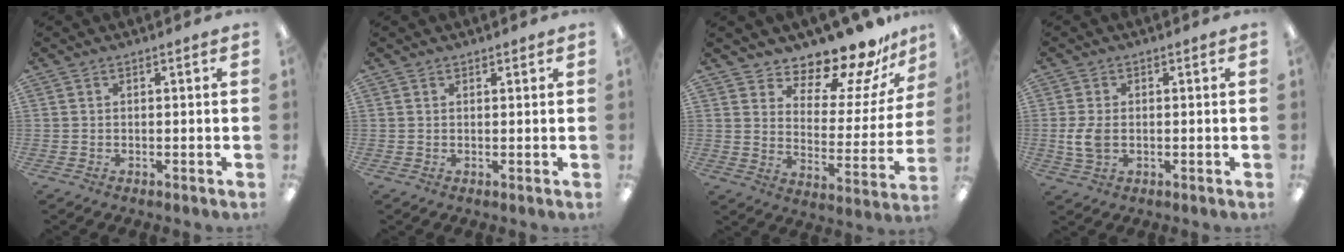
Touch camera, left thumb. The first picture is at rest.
{"total": 0.8, "force": [0.7, 0.4, 0.0], "torque": [0.000, 0.001, 0.013]}
{"total": 14.0, "force": [12.8, 3.7, 4.2], "torque": [-0.068, -0.118, 0.221]}
{"total": 5.3, "force": [-0.4, 3.5, 4.0], "torque": [-0.095, -0.001, -0.012]}